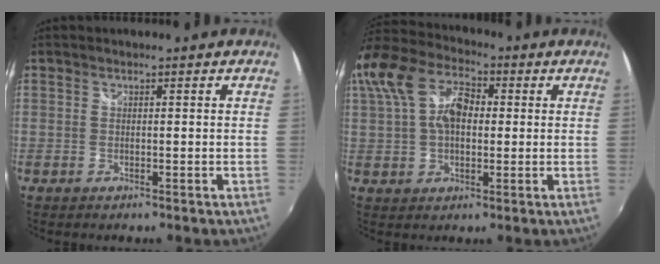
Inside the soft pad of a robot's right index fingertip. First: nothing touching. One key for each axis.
{"total": 16.1, "fx": 3.8, "fy": 10.3, "fz": 11.9, "tx": -0.245, "ty": 0.032, "tz": 0.064}